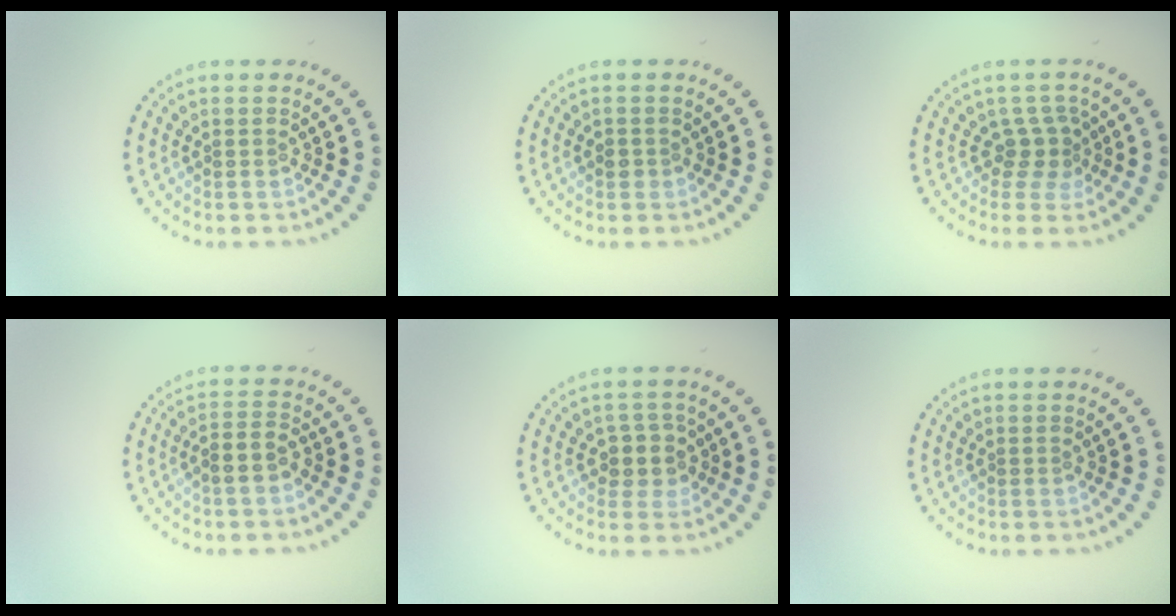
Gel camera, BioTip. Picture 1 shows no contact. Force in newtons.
{"total": 0.9, "press": 0.8, "slide": 0.5}
{"total": 2.3, "press": 1.6, "slide": 1.7}
{"total": 2.2, "press": 2.0, "slide": 0.9}
{"total": 2.6, "press": 2.3, "slide": 1.2}
{"total": 0.0}